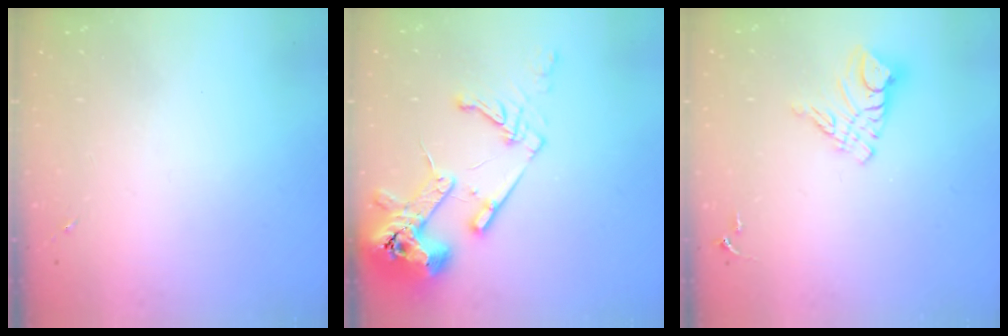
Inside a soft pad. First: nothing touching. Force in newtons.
{"total": 16.7, "press": 16.5, "slide": 2.2}
{"total": 10.3, "press": 10.3, "slide": 0.9}